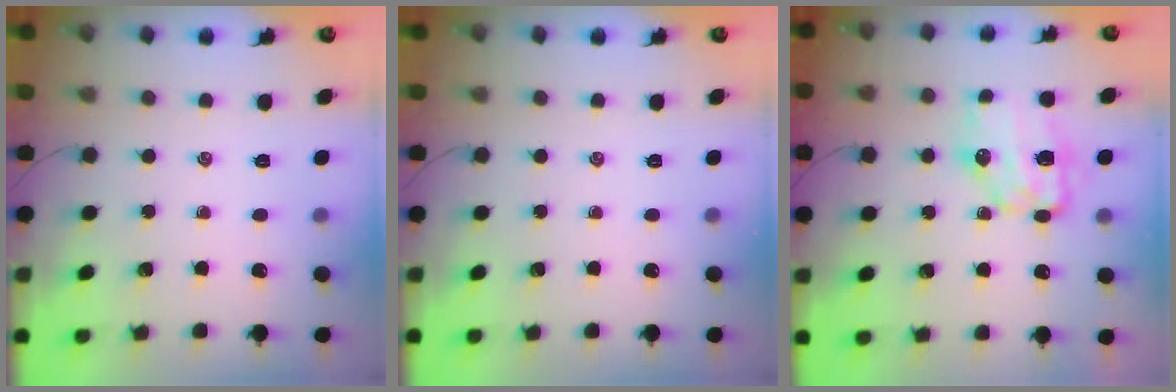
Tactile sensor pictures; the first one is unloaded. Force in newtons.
{"total": 0.0}
{"total": 8.8, "press": 8.6, "slide": 1.6}